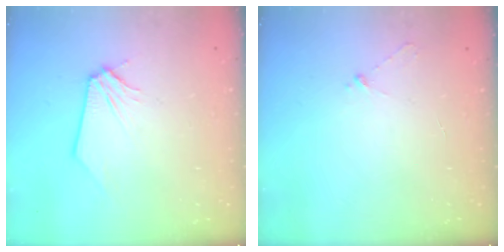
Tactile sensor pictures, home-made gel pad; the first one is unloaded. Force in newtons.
{"total": 3.1, "press": 3.1, "slide": 0.4}